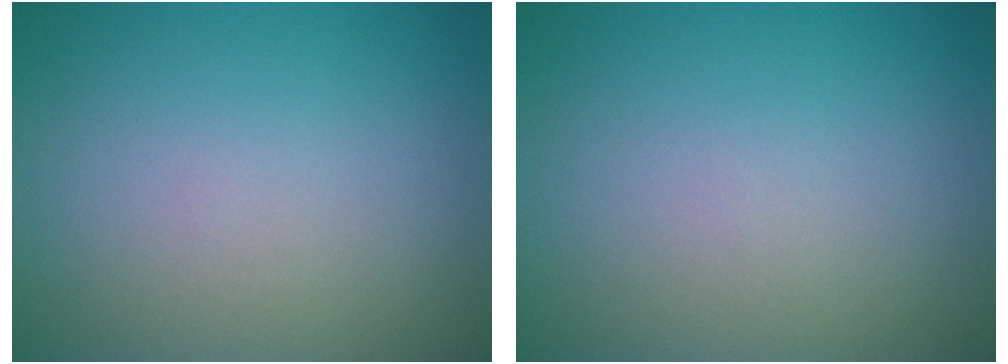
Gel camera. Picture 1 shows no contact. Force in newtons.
{"total": 0.0}